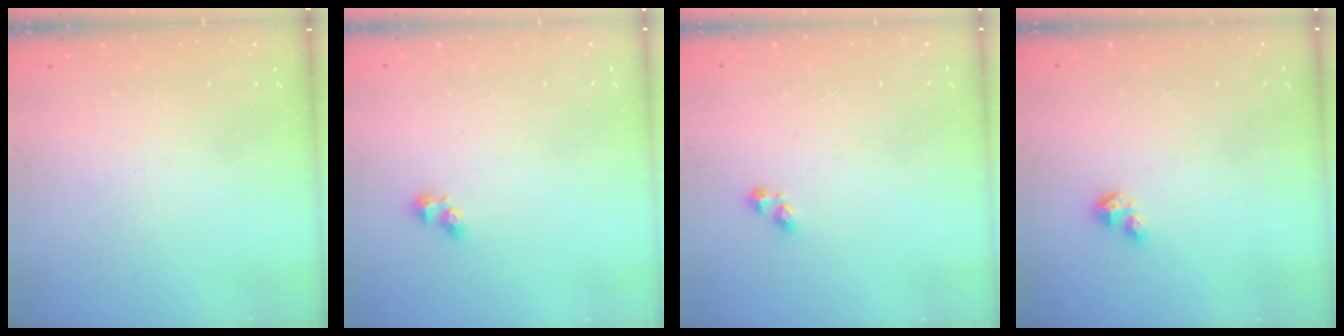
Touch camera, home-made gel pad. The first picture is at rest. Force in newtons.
{"total": 2.7, "press": 2.5, "slide": 1.0}
{"total": 2.4, "press": 2.4, "slide": 0.3}
{"total": 2.9, "press": 2.8, "slide": 0.6}